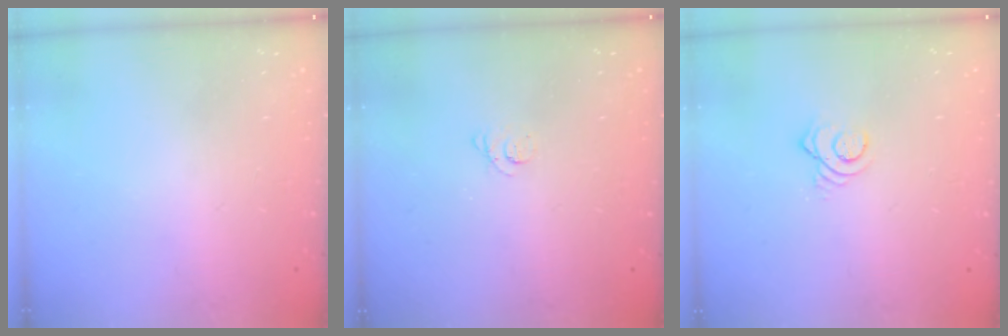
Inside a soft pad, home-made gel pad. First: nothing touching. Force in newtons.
{"total": 2.4, "press": 2.4, "slide": 0.3}
{"total": 3.8, "press": 3.8, "slide": 0.2}